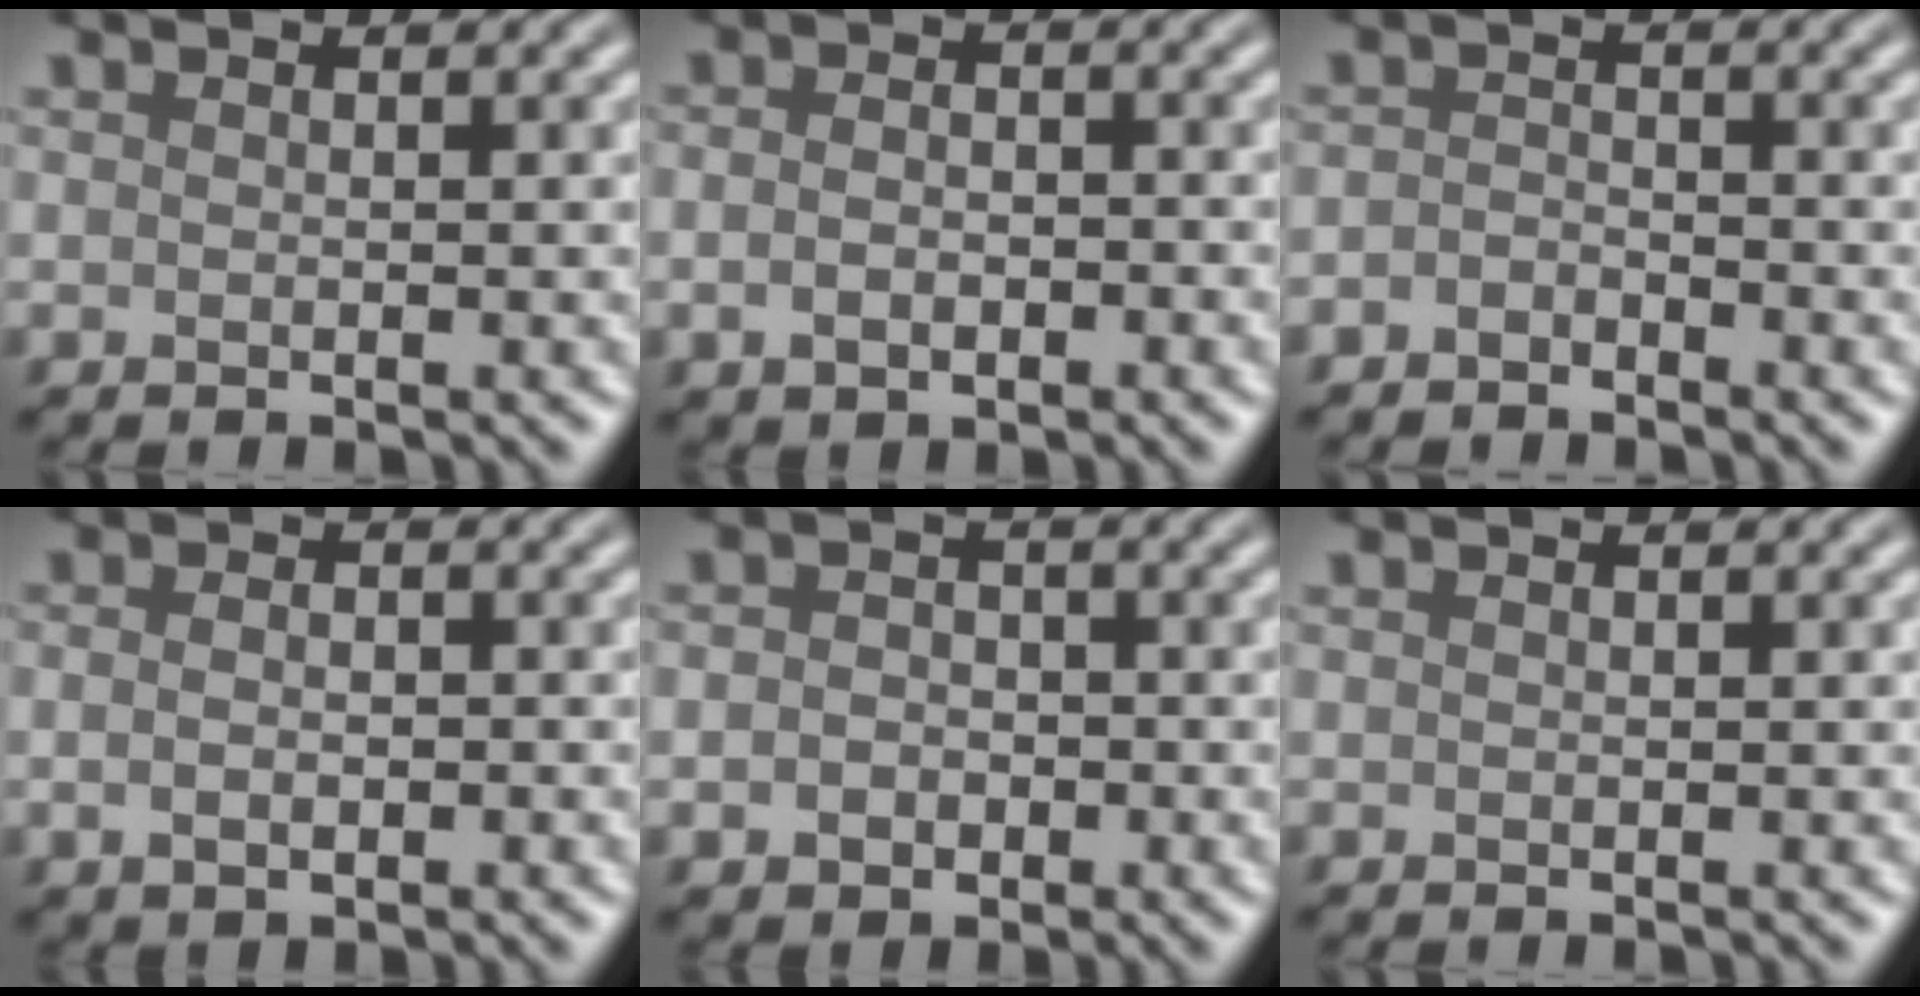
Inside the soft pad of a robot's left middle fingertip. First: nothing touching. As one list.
[{"total": 2.3, "force": [-0.8, 1.5, 1.6], "torque": [-0.029, -0.002, -0.017]}, {"total": 1.4, "force": [-1.2, 0.6, 0.4], "torque": [-0.006, 0.002, -0.028]}, {"total": 2.4, "force": [-0.4, 1.5, 1.8], "torque": [-0.027, -0.002, -0.006]}, {"total": 2.5, "force": [-0.7, 2.1, 1.2], "torque": [-0.007, -0.004, -0.021]}, {"total": 0.0}]